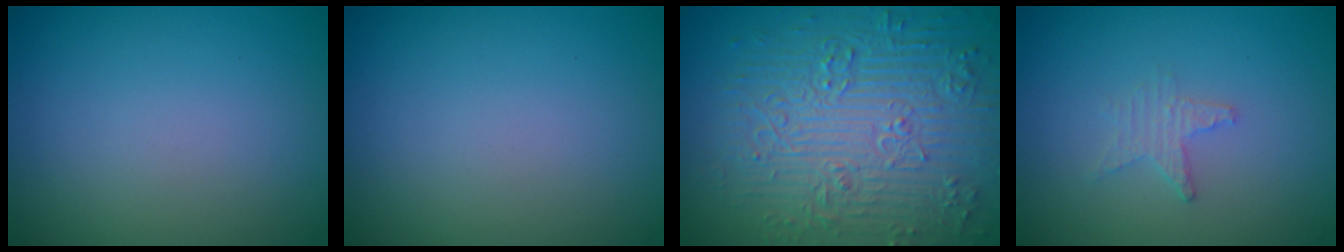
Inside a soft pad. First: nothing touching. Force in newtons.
{"total": 0.0}
{"total": 9.5, "press": 7.0, "slide": 6.4}
{"total": 1.5, "press": 1.4, "slide": 0.3}